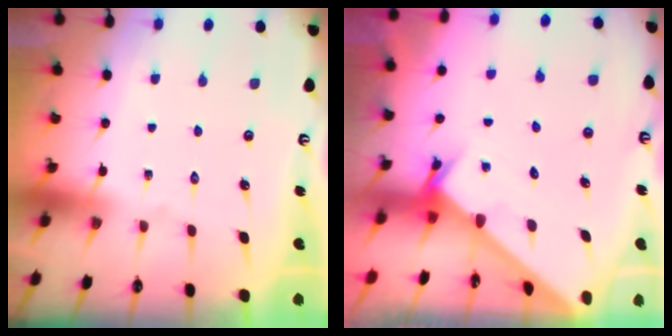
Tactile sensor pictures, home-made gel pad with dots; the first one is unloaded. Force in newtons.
{"total": 1.5, "press": 1.5, "slide": 0.1}